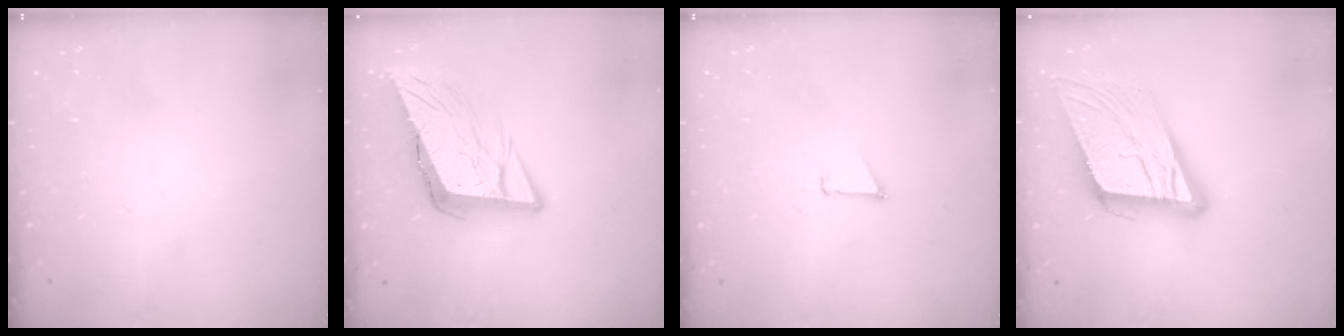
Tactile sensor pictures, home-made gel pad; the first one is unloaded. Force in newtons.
{"total": 10.6, "press": 10.2, "slide": 2.8}
{"total": 0.8, "press": 0.8, "slide": 0.1}
{"total": 17.9, "press": 17.6, "slide": 3.3}